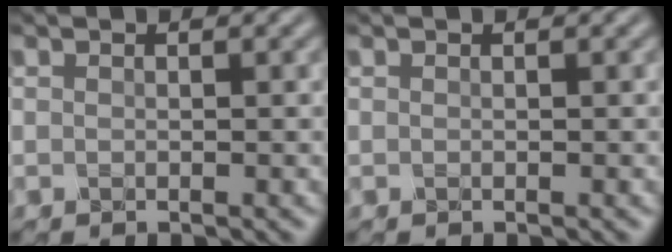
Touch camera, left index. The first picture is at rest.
{"total": 0.0}